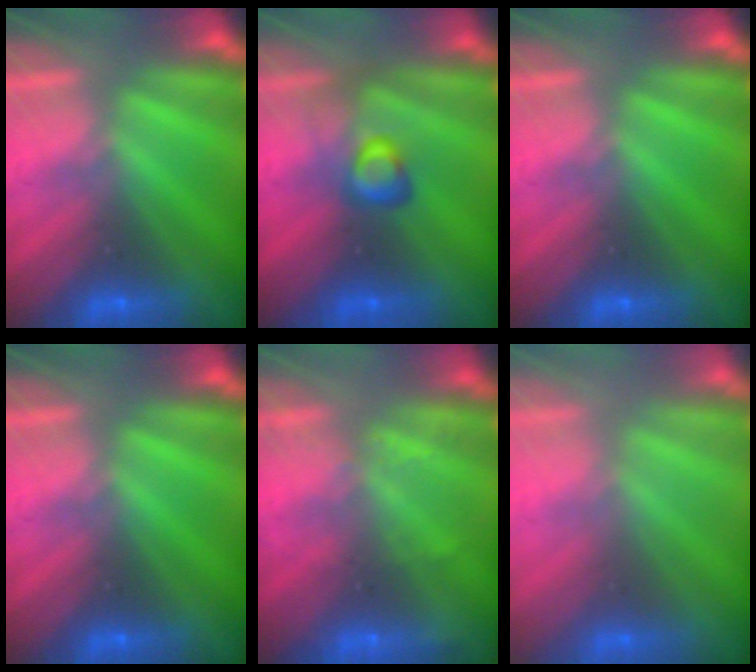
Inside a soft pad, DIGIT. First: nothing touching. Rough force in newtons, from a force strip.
{"total": 2.8}
{"total": 0.0}
{"total": 0.0}
{"total": 2.3}
{"total": 2.7}